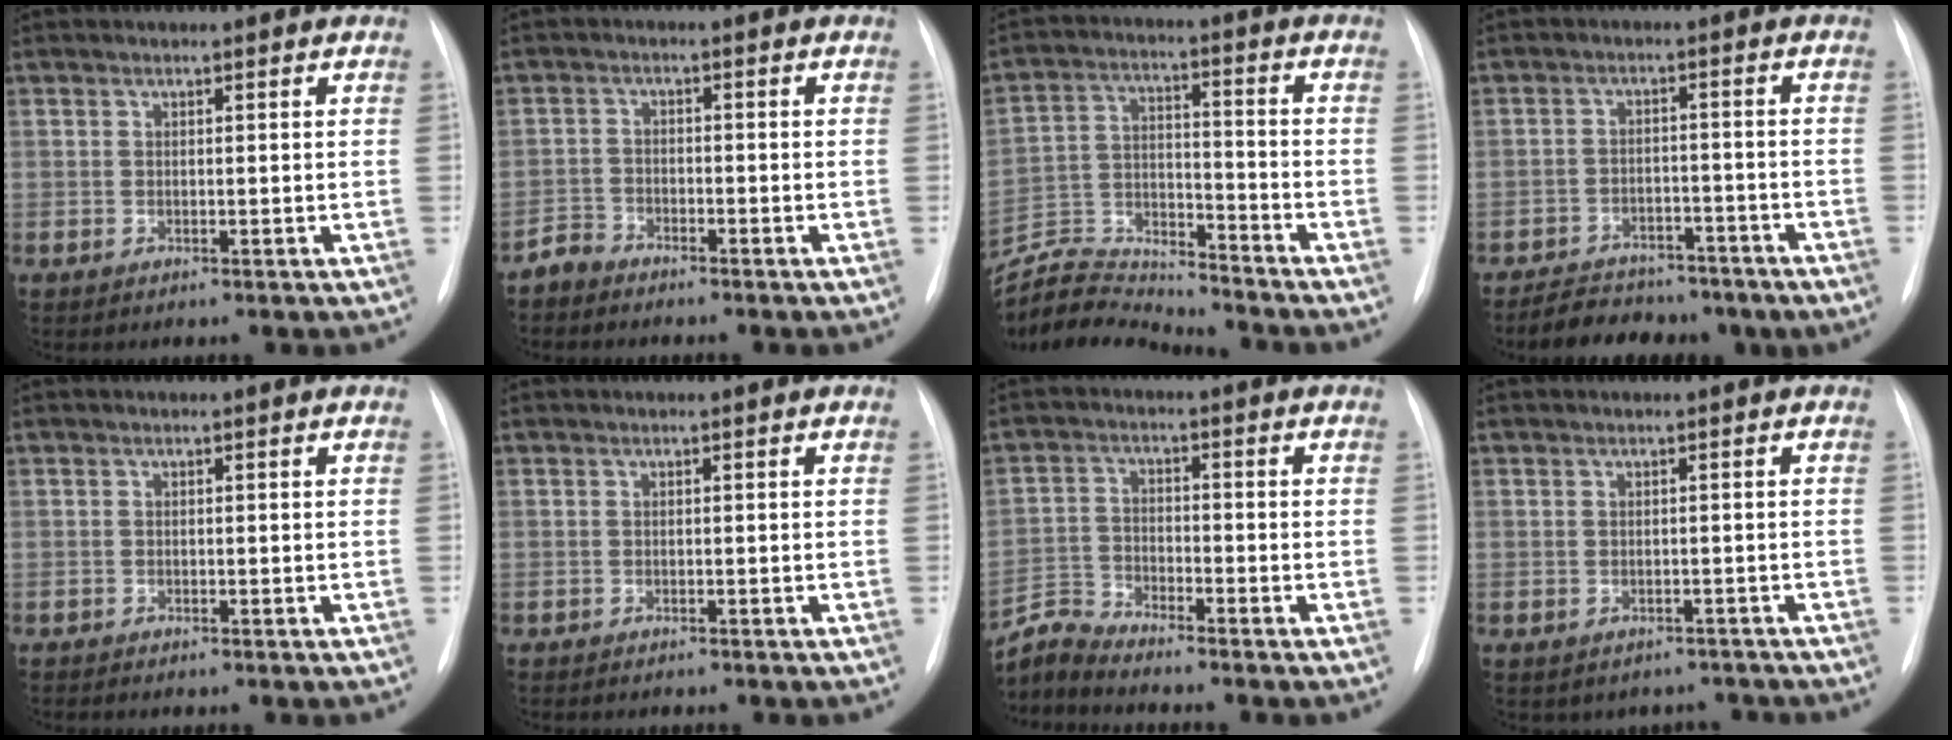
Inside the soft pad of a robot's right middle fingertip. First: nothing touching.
{"total": 2.4, "force": [-2.3, 0.7, -0.4], "torque": [0.007, -0.003, -0.044]}
{"total": 10.2, "force": [-10.2, -0.5, -0.5], "torque": [0.001, 0.025, -0.190]}
{"total": 11.5, "force": [-9.2, 5.5, 4.1], "torque": [-0.066, 0.014, -0.122]}
{"total": 0.5, "force": [-0.5, 0.0, 0.0], "torque": [-0.007, -0.004, -0.011]}
{"total": 1.4, "force": [-1.3, 0.3, 0.5], "torque": [-0.011, -0.005, -0.014]}
{"total": 6.0, "force": [-5.9, -1.1, -0.5], "torque": [-0.008, -0.004, -0.115]}
{"total": 4.4, "force": [-3.8, 2.2, -0.1], "torque": [0.006, 0.018, -0.039]}